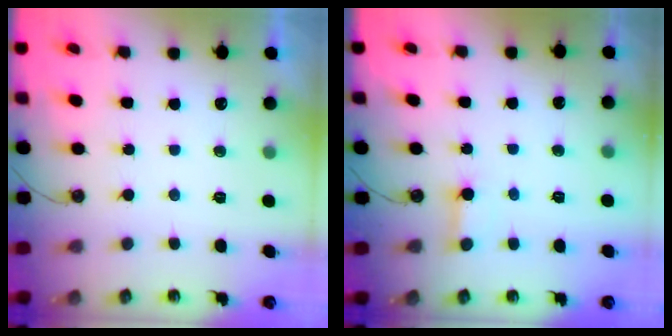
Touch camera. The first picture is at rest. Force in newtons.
{"total": 2.4, "press": 2.4, "slide": 0.0}